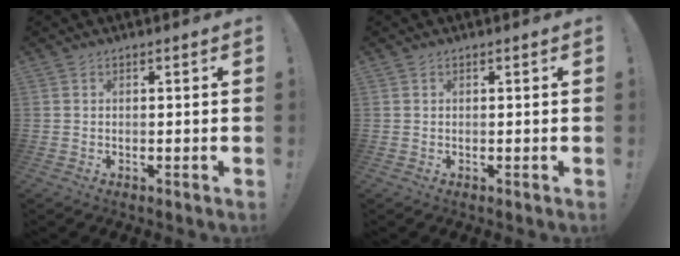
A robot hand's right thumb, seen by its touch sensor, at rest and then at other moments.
{"total": 0.0}